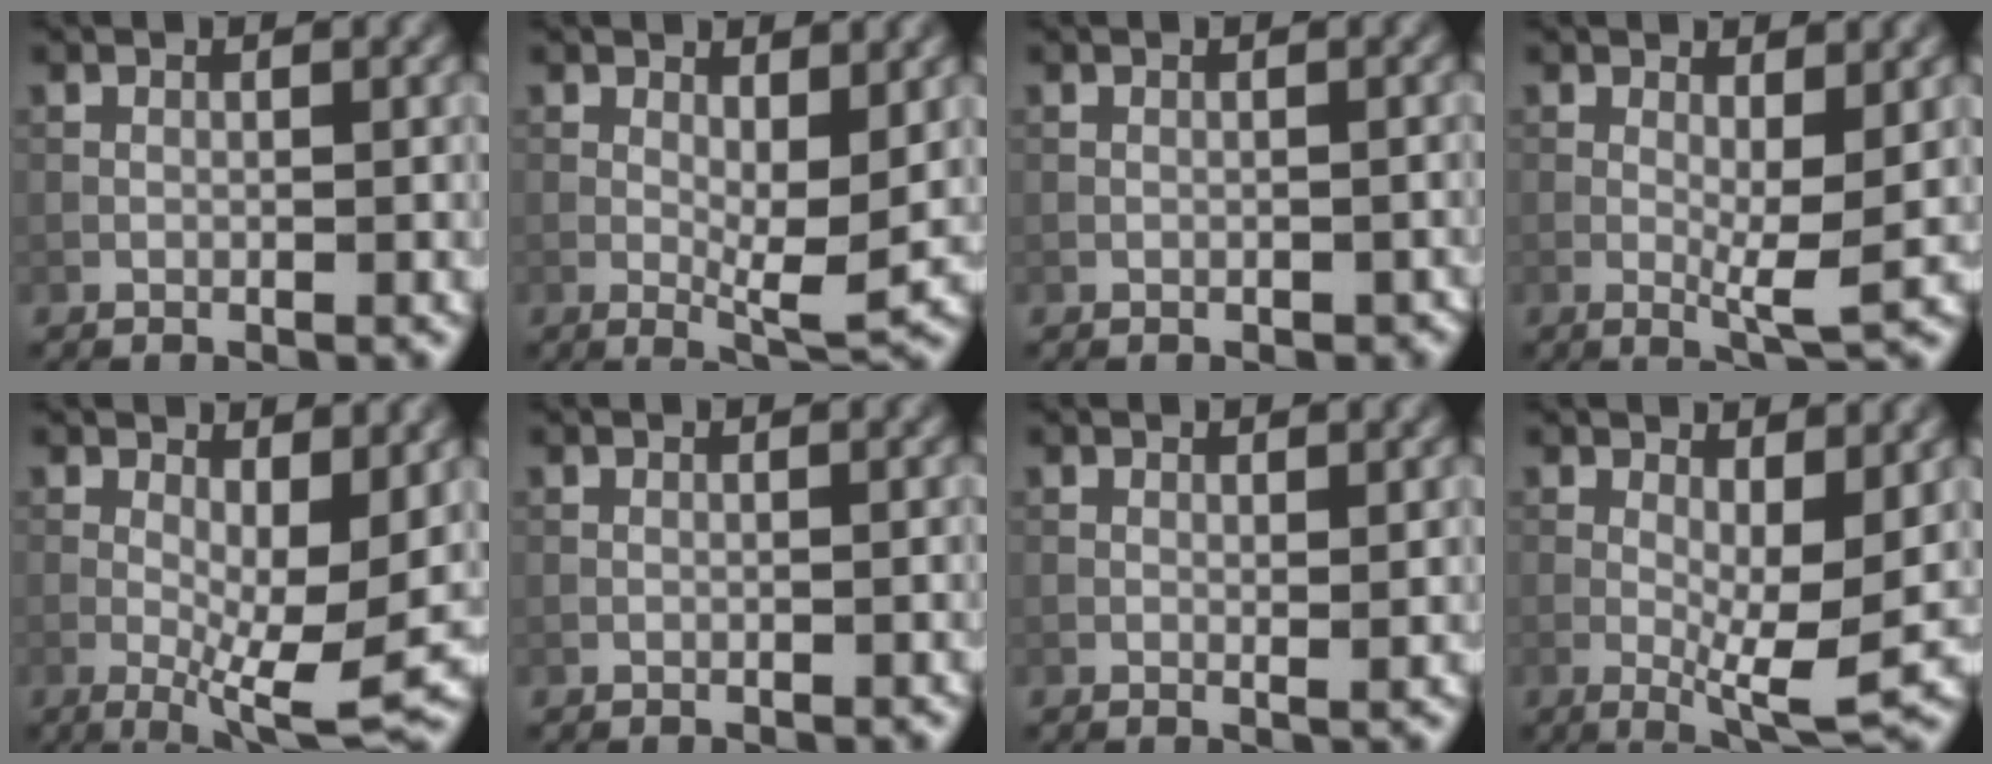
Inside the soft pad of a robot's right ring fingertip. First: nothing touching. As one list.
[{"total": 4.1, "force": [0.5, 1.2, 3.8], "torque": [-0.064, -0.009, 0.008]}, {"total": 0.7, "force": [-0.4, 0.5, 0.4], "torque": [-0.006, -0.004, -0.004]}, {"total": 3.3, "force": [0.3, 0.5, 3.2], "torque": [-0.057, -0.009, 0.004]}, {"total": 7.7, "force": [-0.3, 2.3, 7.3], "torque": [-0.125, -0.012, -0.004]}, {"total": 0.0}, {"total": 0.6, "force": [0.3, 0.1, 0.5], "torque": [-0.007, -0.004, 0.004]}, {"total": 6.0, "force": [0.1, 1.5, 5.8], "torque": [-0.094, -0.013, 0.003]}]